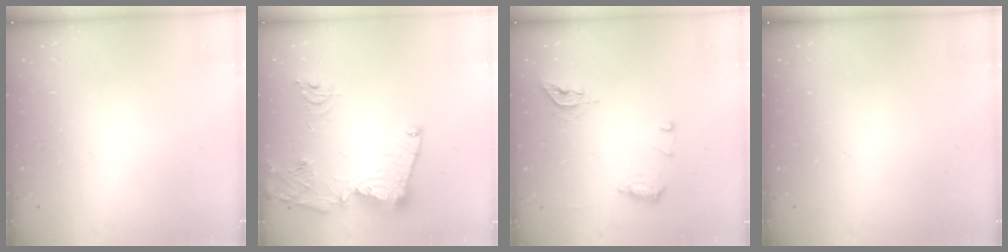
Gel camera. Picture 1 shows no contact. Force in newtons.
{"total": 16.7, "press": 16.6, "slide": 1.6}
{"total": 9.0, "press": 8.9, "slide": 0.9}
{"total": 0.0}